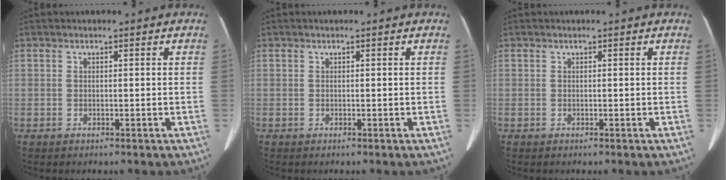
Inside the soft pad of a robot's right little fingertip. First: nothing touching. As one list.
[{"total": 0.0}, {"total": 0.0}]